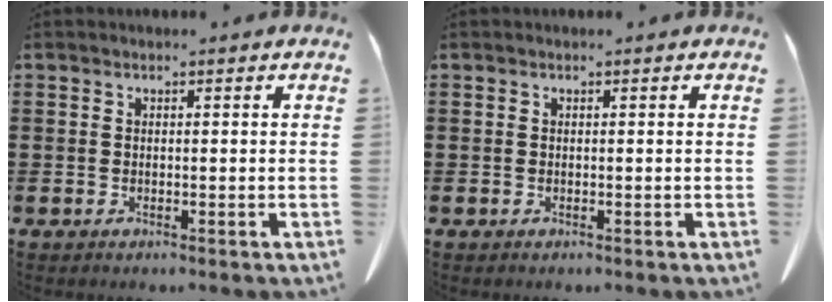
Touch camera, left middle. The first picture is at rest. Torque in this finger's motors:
{"motor_torque": [0.00, 0.00, 0.00, 0.00]}